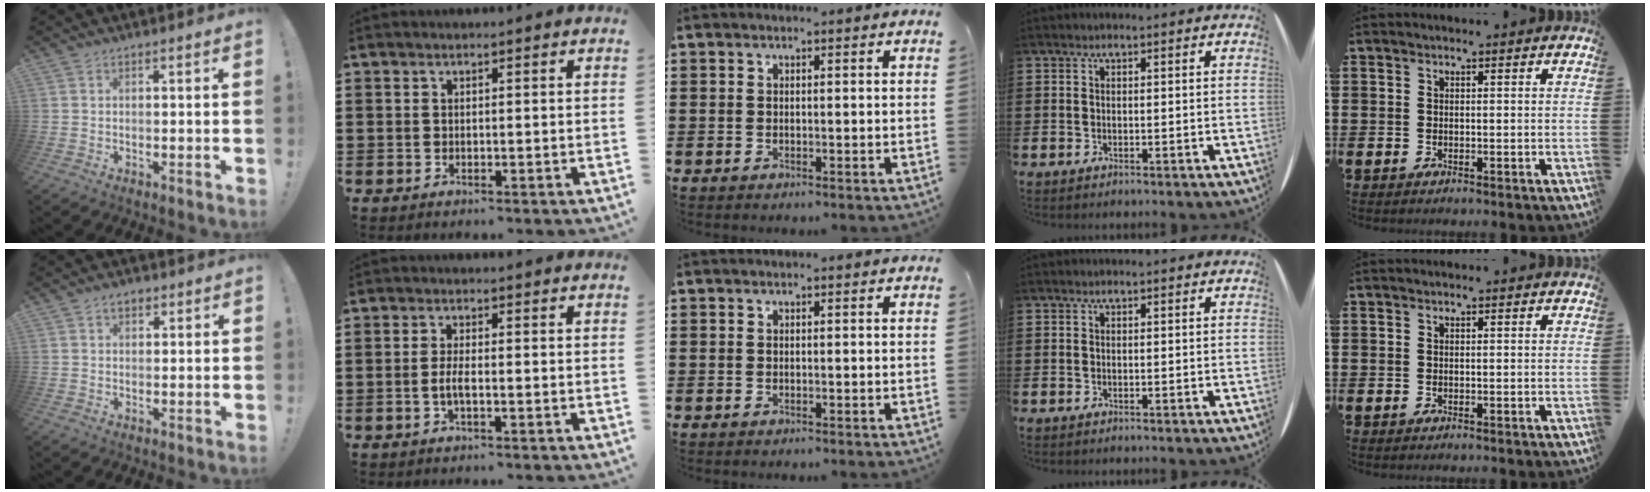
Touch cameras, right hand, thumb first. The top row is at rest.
{"thumb": {"total": 2.6, "force": [1.4, 1.6, 1.5], "torque": [-0.018, -0.003, 0.023]}, "index": {"total": 2.5, "force": [-0.8, 0.5, 2.4], "torque": [-0.057, -0.005, -0.019]}}